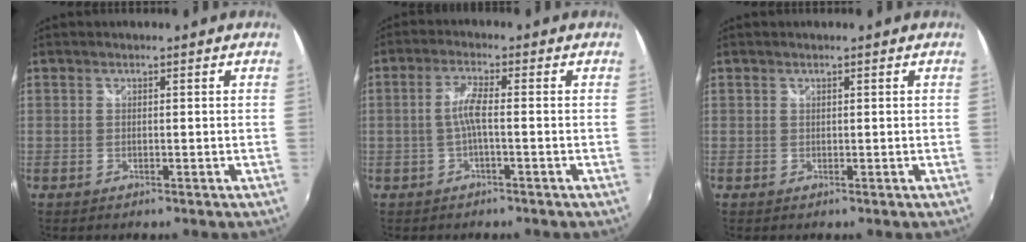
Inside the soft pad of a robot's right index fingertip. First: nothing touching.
{"total": 3.5, "force": [-0.9, 0.0, 3.4], "torque": [-0.072, 0.004, -0.016]}
{"total": 0.0}